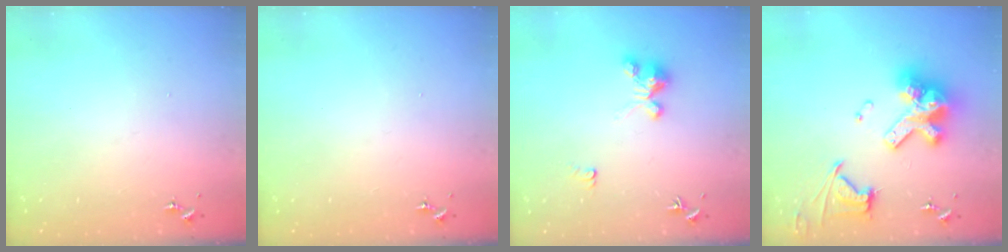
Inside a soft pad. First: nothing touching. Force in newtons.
{"total": 0.0}
{"total": 5.8, "press": 5.8, "slide": 0.6}
{"total": 20.0, "press": 19.9, "slide": 2.4}